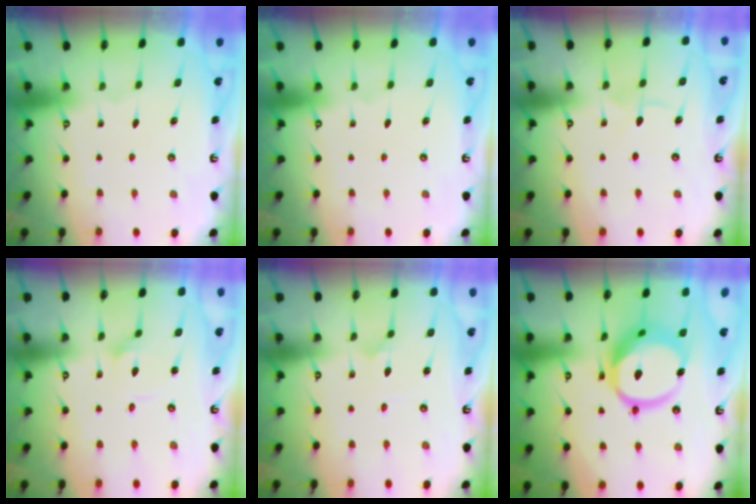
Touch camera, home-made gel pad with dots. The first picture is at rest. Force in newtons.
{"total": 0.0}
{"total": 5.9, "press": 5.8, "slide": 0.6}
{"total": 1.6, "press": 1.6, "slide": 0.3}
{"total": 1.3, "press": 1.3, "slide": 0.1}
{"total": 16.6, "press": 16.5, "slide": 1.9}